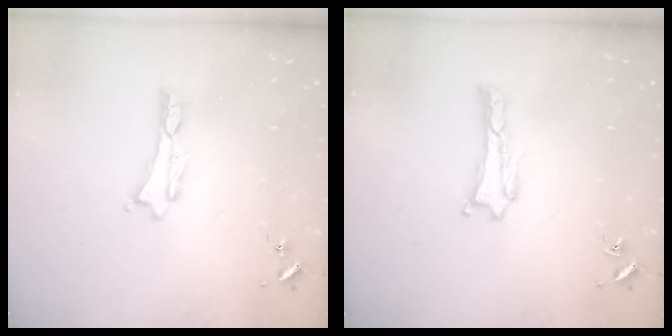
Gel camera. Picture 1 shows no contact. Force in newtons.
{"total": 0.0}